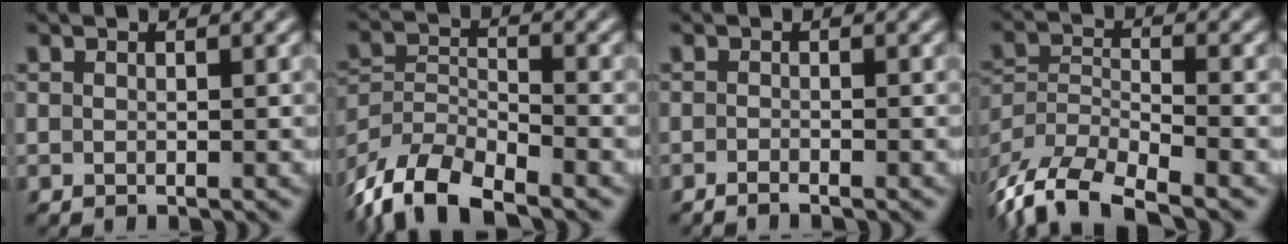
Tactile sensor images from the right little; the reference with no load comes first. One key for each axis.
{"total": 8.9, "fx": -5.2, "fy": 5.5, "fz": 4.7, "tx": -0.102, "ty": -0.039, "tz": -0.075}
{"total": 1.3, "fx": -1.2, "fy": -0.4, "fz": 0.3, "tx": -0.009, "ty": -0.005, "tz": -0.020}
{"total": 9.3, "fx": -5.5, "fy": 5.5, "fz": 5.2, "tx": -0.113, "ty": -0.037, "tz": -0.079}